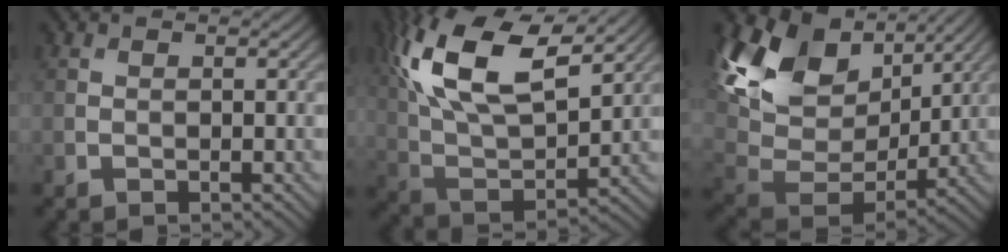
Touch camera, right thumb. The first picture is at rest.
{"total": 16.6, "force": [8.3, 7.2, 12.5], "torque": [-0.282, 0.021, 0.142]}
{"total": 15.9, "force": [6.8, 10.2, 10.1], "torque": [-0.251, 0.015, 0.141]}